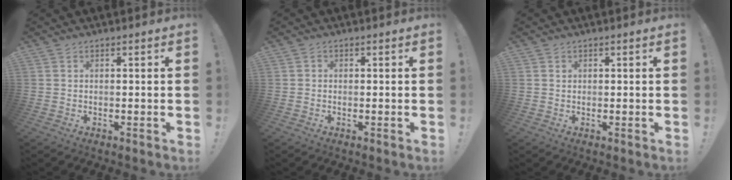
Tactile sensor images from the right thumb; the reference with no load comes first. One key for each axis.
{"total": 0.6, "fx": -0.4, "fy": 0.4, "fz": 0.3, "tx": -0.005, "ty": 0.001, "tz": -0.006}
{"total": 0.9, "fx": 0.1, "fy": 0.9, "fz": 0.0, "tx": 0.007, "ty": 0.000, "tz": 0.001}